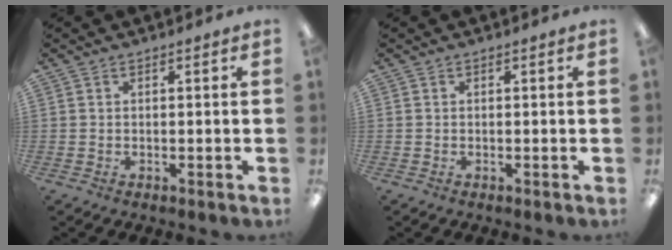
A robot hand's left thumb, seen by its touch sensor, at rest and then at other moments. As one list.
[{"total": 0.0}]